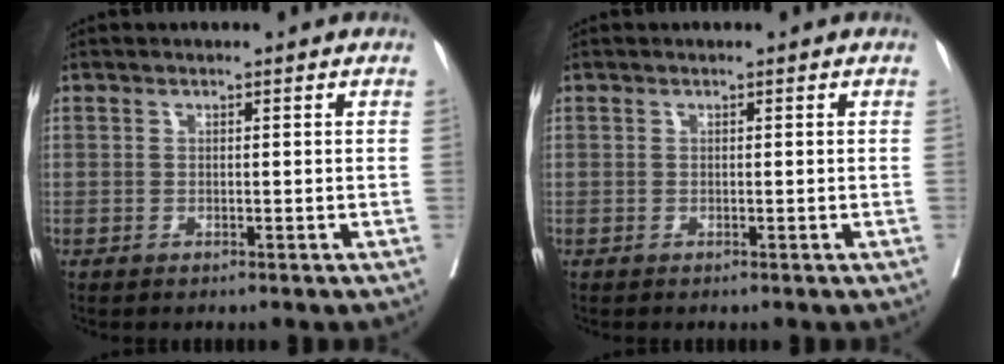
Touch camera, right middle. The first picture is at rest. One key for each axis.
{"total": 0.0}